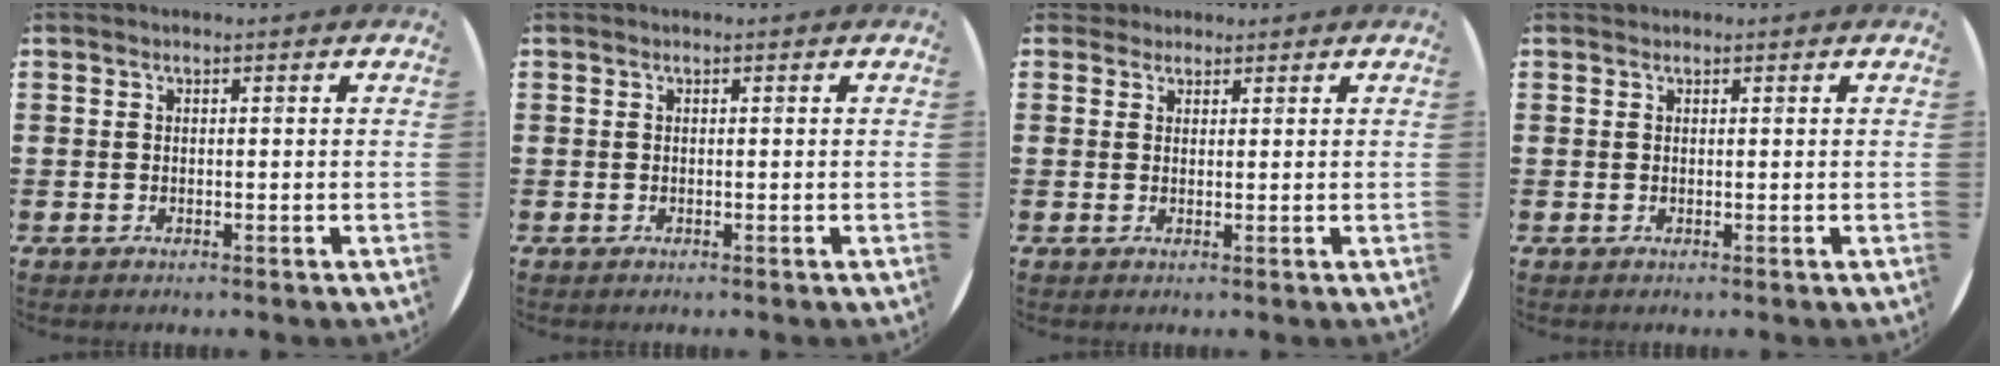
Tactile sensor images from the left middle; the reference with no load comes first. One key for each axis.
{"total": 0.0}
{"total": 1.8, "fx": 1.6, "fy": 0.8, "fz": -0.1, "tx": 0.007, "ty": 0.003, "tz": 0.030}
{"total": 0.0}